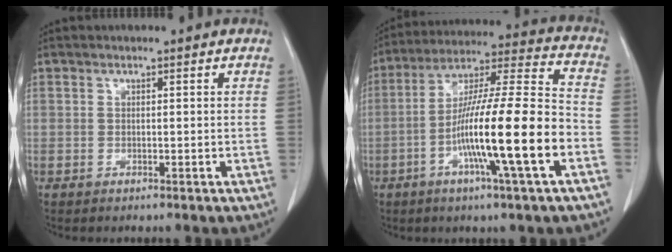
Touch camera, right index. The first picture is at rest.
{"total": 18.3, "force": [-5.9, 0.0, 17.4], "torque": [-0.302, -0.002, -0.105]}